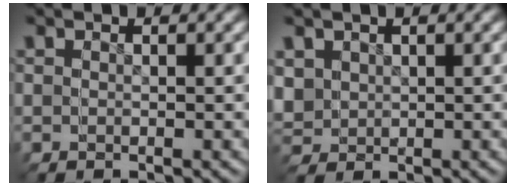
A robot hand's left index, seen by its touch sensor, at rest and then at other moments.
{"total": 4.0, "force": [0.5, 4.0, -0.2], "torque": [-0.027, -0.023, 0.015]}